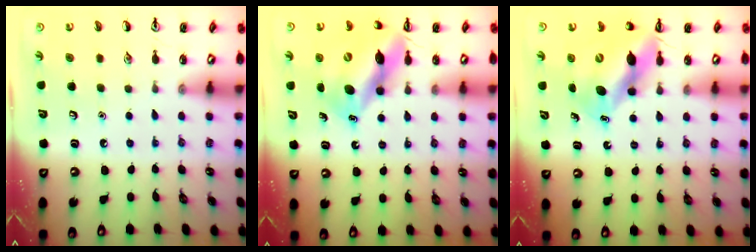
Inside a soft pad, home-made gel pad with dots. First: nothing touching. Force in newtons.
{"total": 13.1, "press": 12.5, "slide": 4.0}
{"total": 11.1, "press": 10.7, "slide": 2.9}